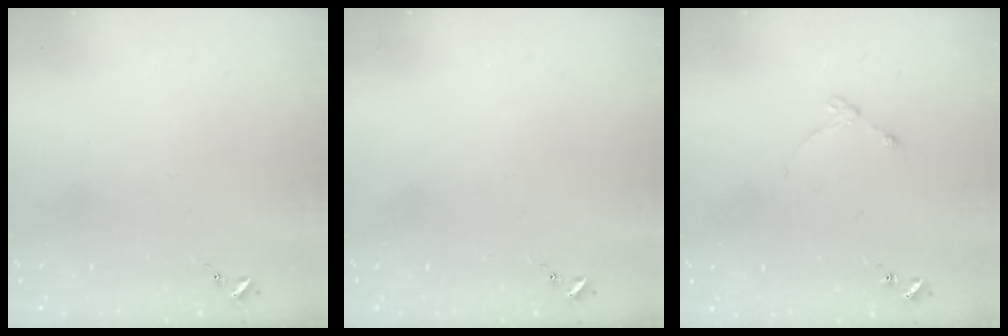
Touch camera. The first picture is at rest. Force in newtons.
{"total": 0.0}
{"total": 4.0, "press": 3.9, "slide": 0.5}